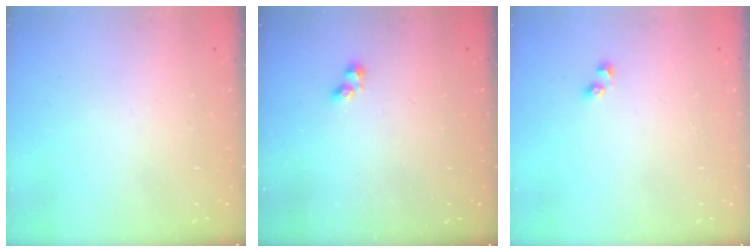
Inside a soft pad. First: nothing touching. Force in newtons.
{"total": 1.4, "press": 1.2, "slide": 0.7}
{"total": 2.5, "press": 2.2, "slide": 1.3}